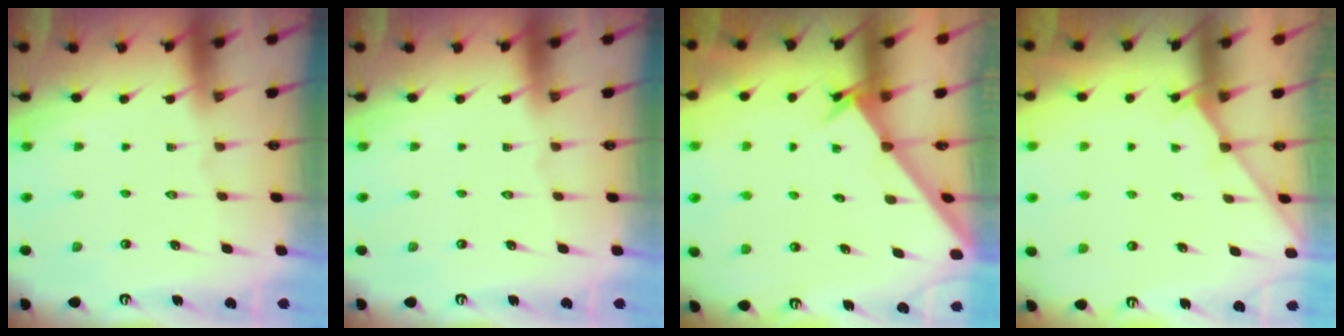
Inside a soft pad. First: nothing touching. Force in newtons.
{"total": 0.0}
{"total": 2.2, "press": 2.2, "slide": 0.2}
{"total": 2.3, "press": 2.3, "slide": 0.2}